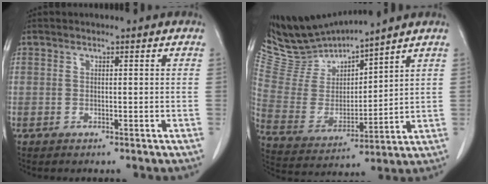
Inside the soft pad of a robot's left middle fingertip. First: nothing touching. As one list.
[{"total": 10.8, "force": [10.7, 0.4, 1.4], "torque": [-0.050, -0.003, 0.232]}]